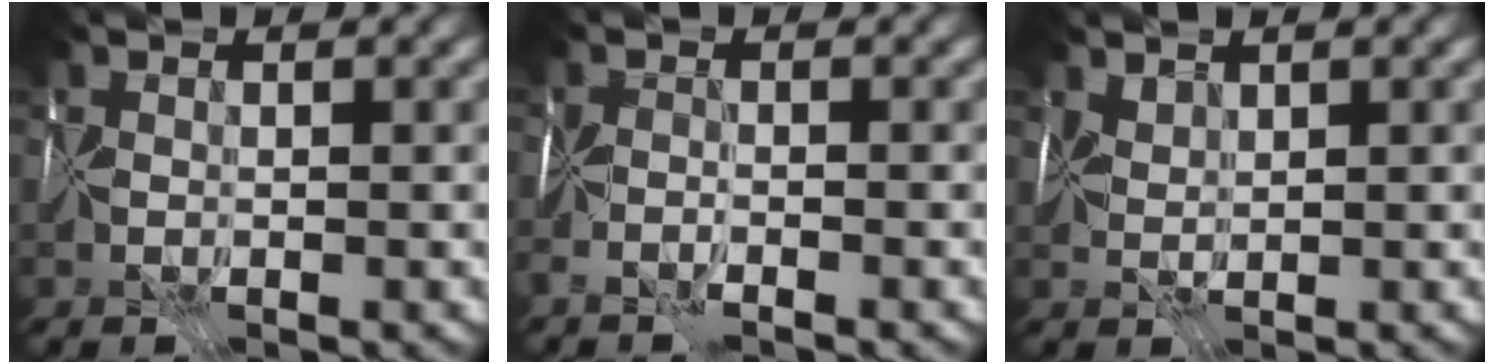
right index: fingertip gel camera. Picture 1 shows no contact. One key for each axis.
{"total": 2.3, "fx": -2.0, "fy": 0.3, "fz": 1.2, "tx": -0.024, "ty": -0.003, "tz": -0.050}
{"total": 1.5, "fx": 1.3, "fy": 0.5, "fz": 0.5, "tx": -0.017, "ty": 0.006, "tz": 0.026}